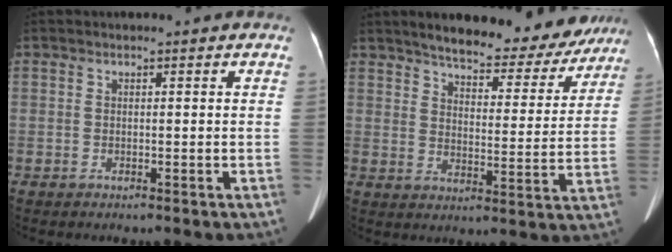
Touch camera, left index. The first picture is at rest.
{"total": 18.6, "force": [16.2, 4.8, 7.7], "torque": [-0.094, -0.007, 0.208]}